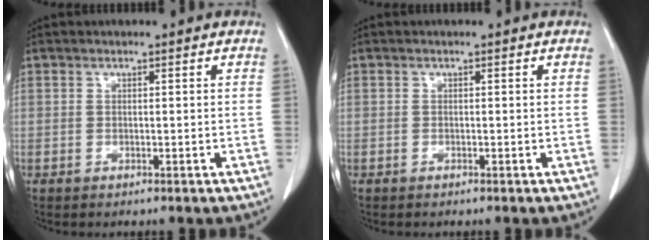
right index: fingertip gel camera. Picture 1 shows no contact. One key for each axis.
{"total": 0.0}